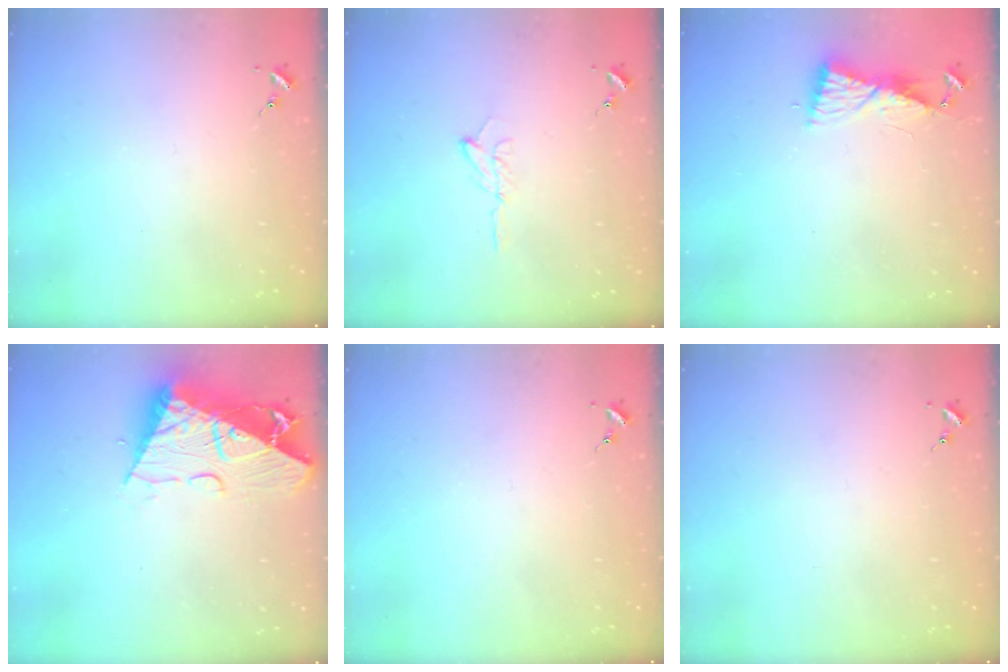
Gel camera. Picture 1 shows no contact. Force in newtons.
{"total": 4.9, "press": 4.9, "slide": 0.6}
{"total": 8.7, "press": 8.7, "slide": 0.8}
{"total": 17.8, "press": 17.7, "slide": 1.8}
{"total": 0.0}
{"total": 0.0}